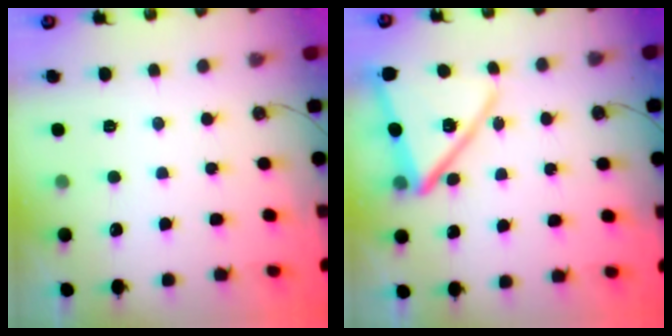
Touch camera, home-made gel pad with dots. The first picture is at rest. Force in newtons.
{"total": 15.3, "press": 15.2, "slide": 2.0}